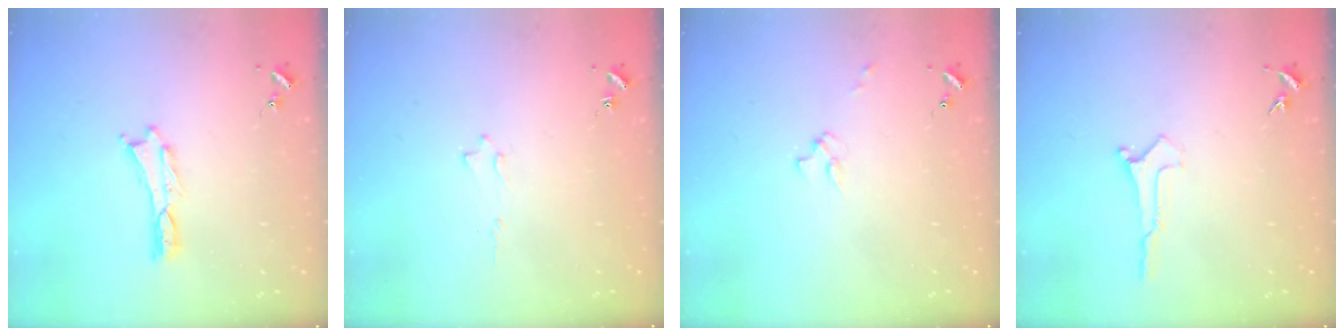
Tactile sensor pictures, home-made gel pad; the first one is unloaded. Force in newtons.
{"total": 0.5, "press": 0.5, "slide": 0.2}
{"total": 1.1, "press": 1.1, "slide": 0.2}
{"total": 0.0}